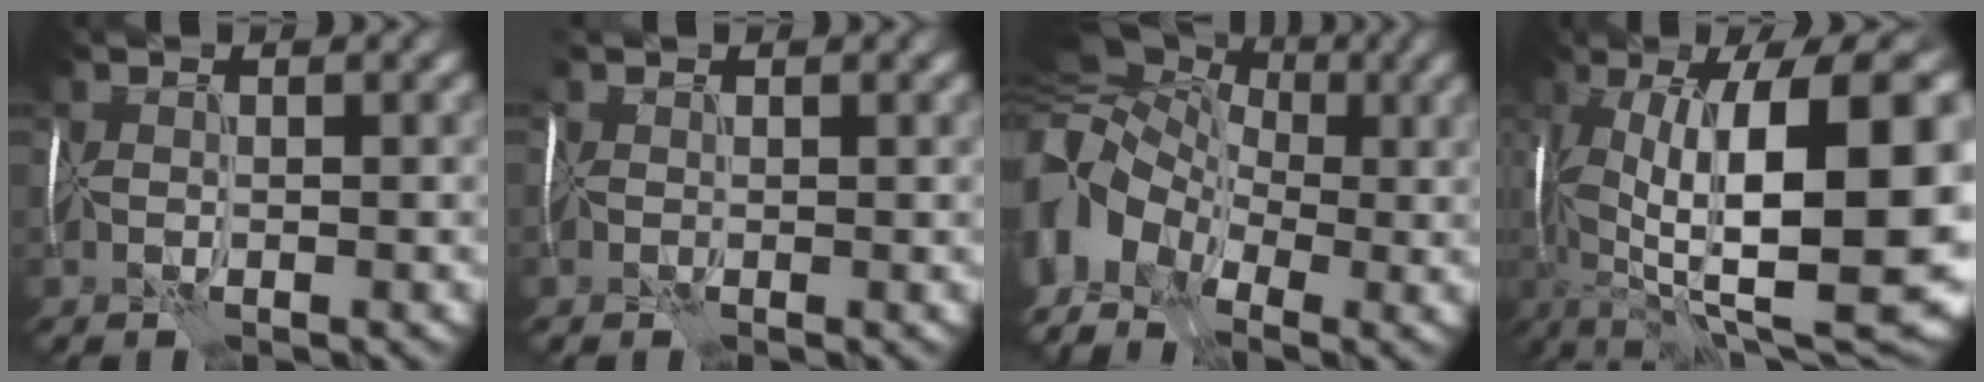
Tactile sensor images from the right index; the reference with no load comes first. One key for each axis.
{"total": 1.5, "fx": 0.5, "fy": 0.7, "fz": 1.2, "tx": -0.021, "ty": 0.003, "tz": -0.005}
{"total": 10.6, "fx": -1.9, "fy": 8.3, "fz": 6.3, "tx": -0.153, "ty": 0.008, "tz": -0.039}
{"total": 16.7, "fx": -0.5, "fy": 5.9, "fz": 15.6, "tx": -0.262, "ty": 0.011, "tz": 0.004}